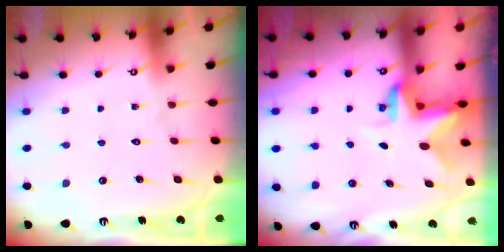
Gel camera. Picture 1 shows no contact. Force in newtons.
{"total": 3.0, "press": 3.0, "slide": 0.4}